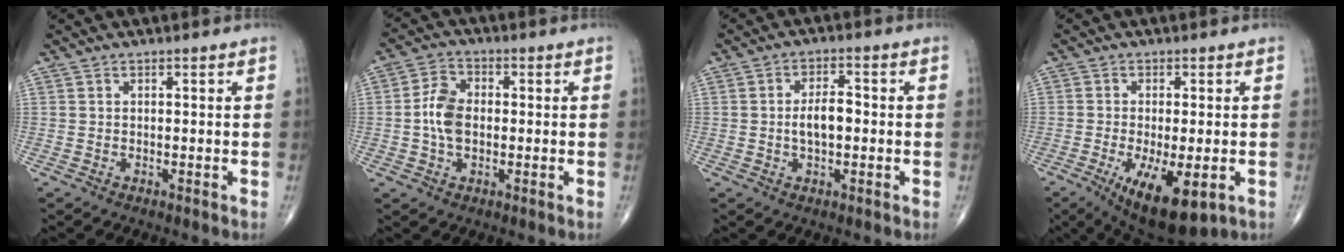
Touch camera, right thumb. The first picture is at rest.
{"total": 6.9, "force": [-0.4, 4.6, 5.1], "torque": [-0.093, 0.015, -0.015]}
{"total": 5.2, "force": [-0.5, 2.6, 4.5], "torque": [-0.076, 0.012, -0.011]}
{"total": 12.3, "force": [-4.6, 4.4, 10.5], "torque": [-0.167, -0.018, -0.061]}